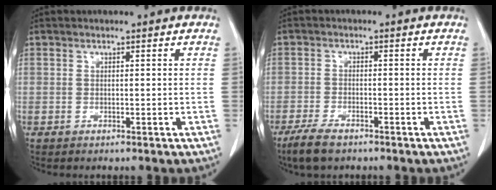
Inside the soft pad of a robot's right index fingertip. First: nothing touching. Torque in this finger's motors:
{"motor_torque": [0.44, -0.31, 0.13, 0.05]}